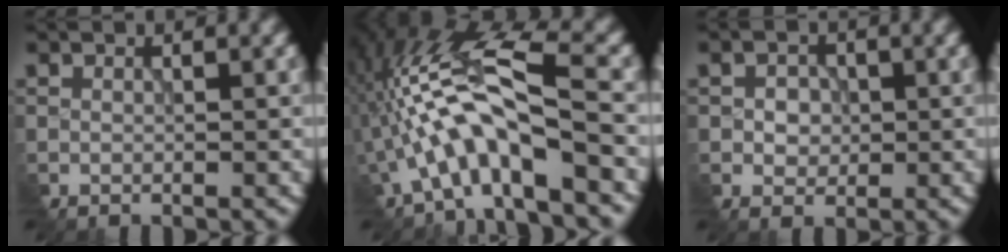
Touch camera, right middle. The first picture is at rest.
{"total": 8.5, "force": [-3.4, 2.2, 7.5], "torque": [-0.145, 0.025, -0.062]}
{"total": 2.0, "force": [-0.6, 1.7, 0.9], "torque": [-0.019, -0.001, -0.012]}